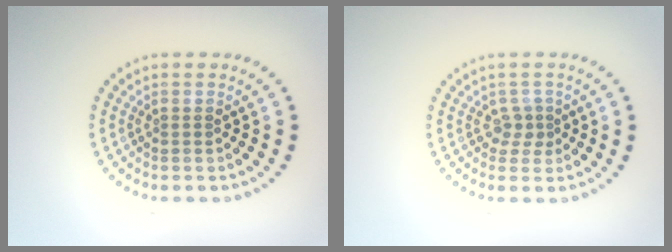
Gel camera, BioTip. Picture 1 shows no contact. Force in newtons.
{"total": 1.6, "press": 1.2, "slide": 1.1}